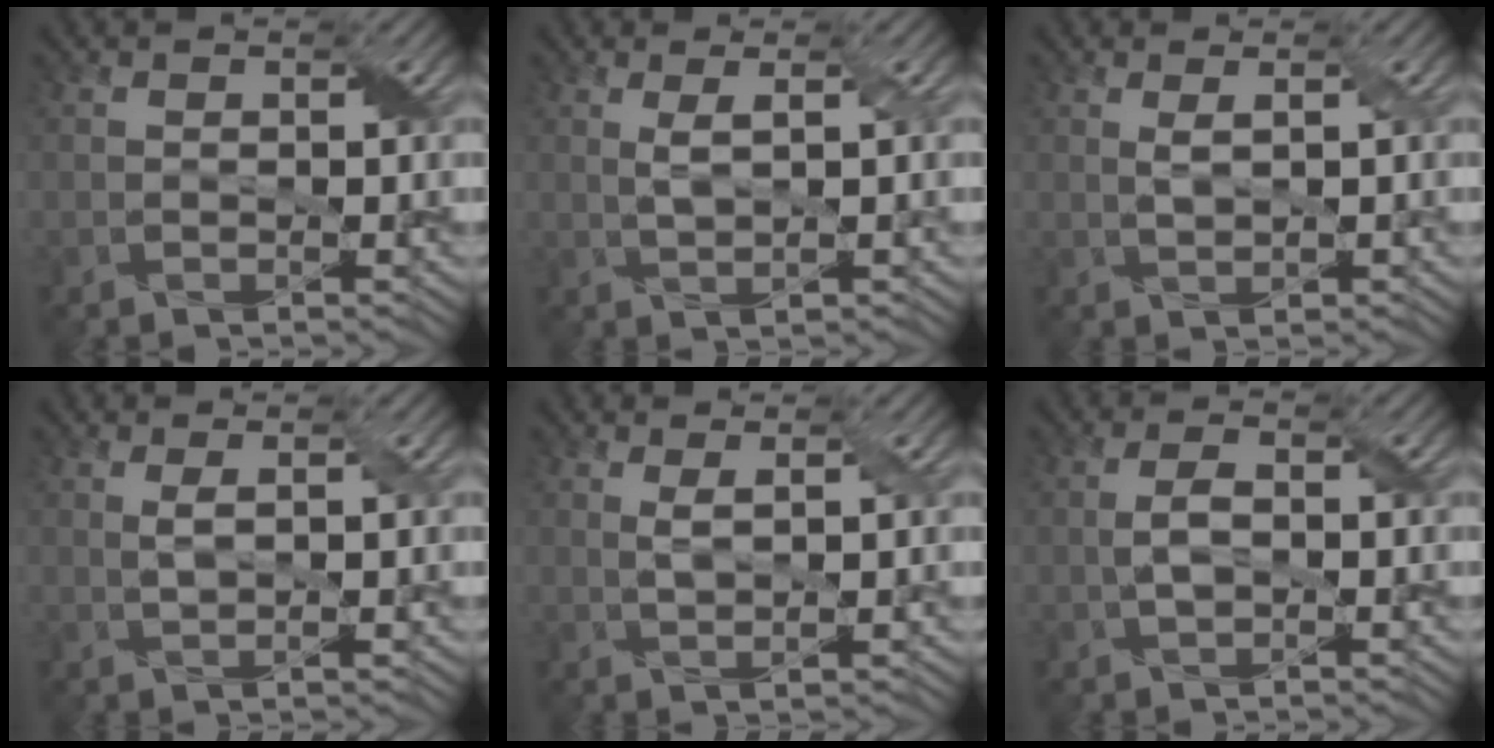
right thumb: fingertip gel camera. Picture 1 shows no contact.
{"total": 2.2, "force": [0.7, 0.3, 2.1], "torque": [-0.047, 0.003, 0.016]}
{"total": 1.5, "force": [0.6, 0.3, 1.3], "torque": [-0.034, 0.001, 0.015]}
{"total": 1.7, "force": [0.5, 0.3, 1.6], "torque": [-0.038, 0.002, 0.014]}
{"total": 1.9, "force": [0.8, 0.3, 1.7], "torque": [-0.040, 0.002, 0.018]}
{"total": 2.7, "force": [-0.3, 1.3, 2.3], "torque": [-0.053, 0.005, -0.006]}